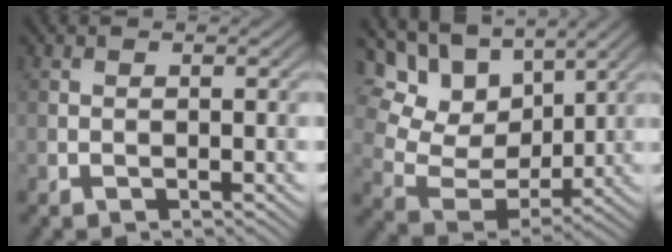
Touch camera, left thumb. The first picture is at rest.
{"total": 14.7, "force": [7.7, 9.0, 8.7], "torque": [-0.210, 0.032, 0.136]}